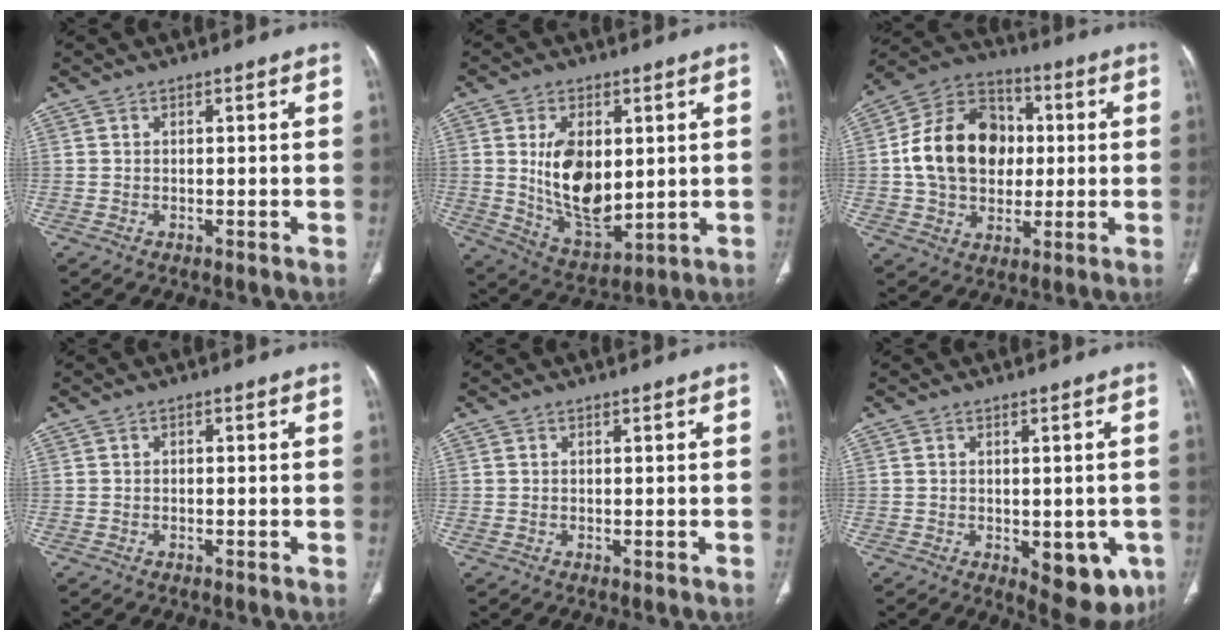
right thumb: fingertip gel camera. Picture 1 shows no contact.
{"total": 14.3, "force": [1.7, 8.2, 11.6], "torque": [-0.178, -0.020, 0.046]}
{"total": 18.3, "force": [1.1, 14.1, 11.6], "torque": [-0.170, 0.024, 0.018]}
{"total": 0.7, "force": [-0.1, 0.5, 0.5], "torque": [-0.005, 0.002, -0.003]}
{"total": 0.0}
{"total": 10.4, "force": [-3.3, 5.2, 8.4], "torque": [-0.074, -0.008, -0.029]}